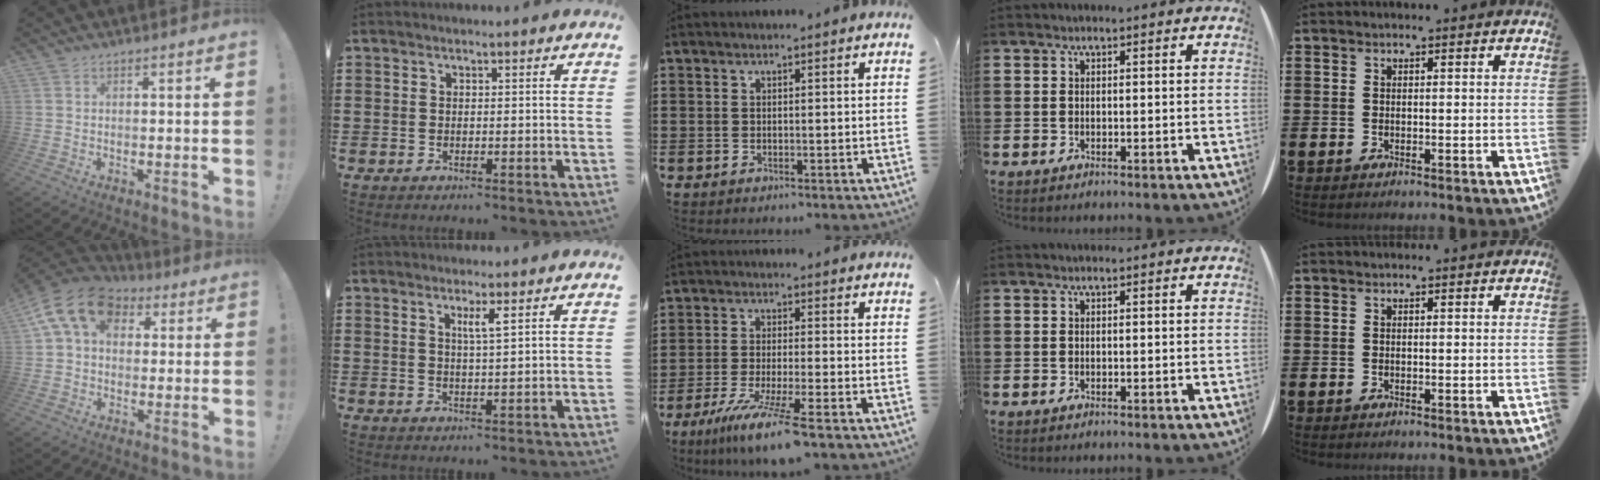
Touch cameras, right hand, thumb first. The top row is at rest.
{"thumb": {"total": 14.2, "force": [5.0, 9.9, 8.8], "torque": [-0.145, -0.006, 0.096]}, "index": {"total": 2.4, "force": [1.2, 0.0, 2.1], "torque": [-0.044, -0.002, 0.018]}, "middle": {"total": 7.8, "force": [-5.5, -0.5, 5.5], "torque": [-0.104, -0.018, -0.102]}}